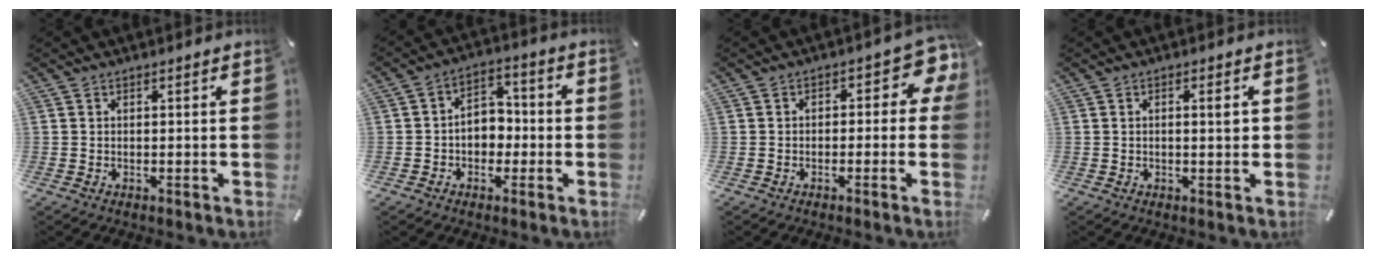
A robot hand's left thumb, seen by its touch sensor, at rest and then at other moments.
{"total": 6.6, "force": [-1.5, 5.6, 3.3], "torque": [-0.047, 0.016, -0.027]}
{"total": 6.1, "force": [0.5, 3.6, 4.9], "torque": [-0.062, -0.004, 0.002]}
{"total": 2.3, "force": [0.2, 0.7, 2.2], "torque": [-0.026, -0.004, -0.002]}